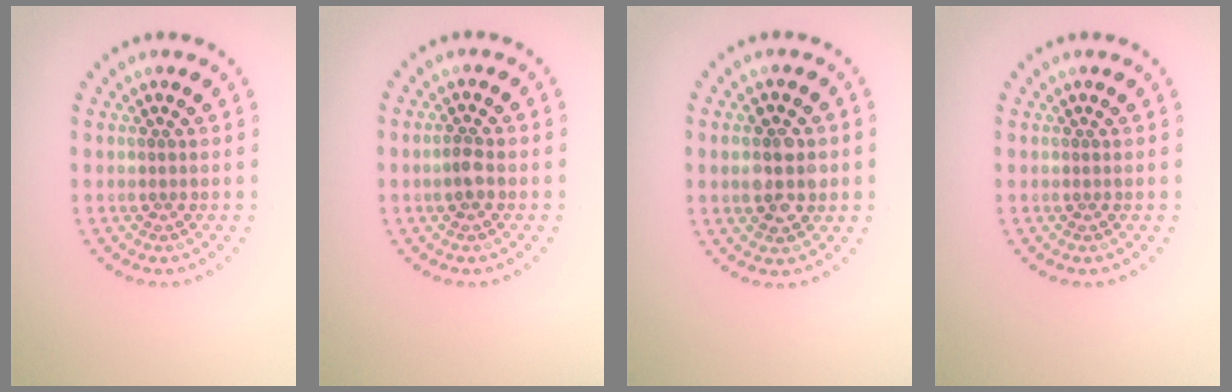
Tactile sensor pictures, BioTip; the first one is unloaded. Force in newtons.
{"total": 1.6, "press": 1.5, "slide": 0.5}
{"total": 4.0, "press": 4.0, "slide": 0.2}
{"total": 0.0}